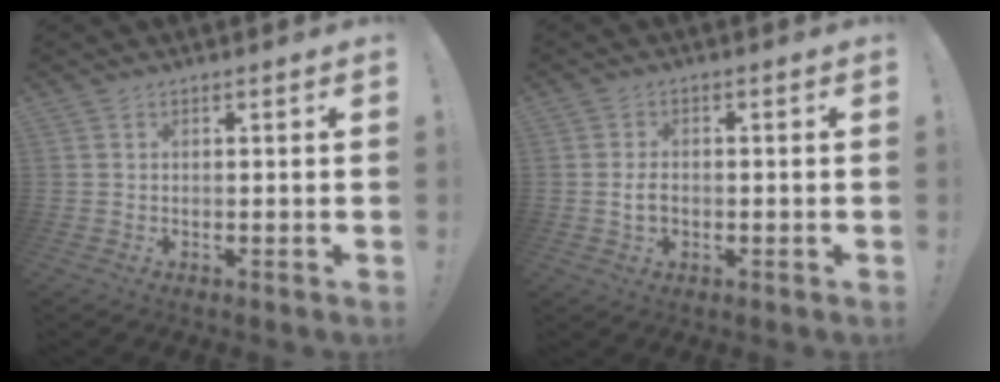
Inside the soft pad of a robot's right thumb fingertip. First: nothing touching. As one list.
[{"total": 3.6, "force": [-0.7, 2.3, 2.6], "torque": [-0.045, 0.004, -0.015]}]